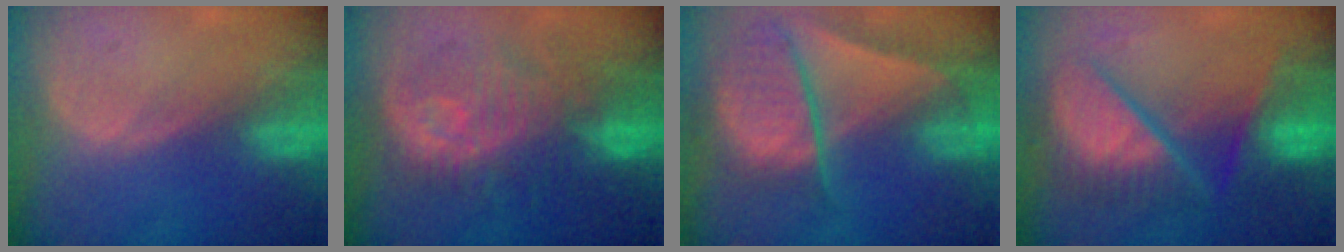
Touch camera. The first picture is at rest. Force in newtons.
{"total": 10.5, "press": 10.2, "slide": 2.3}
{"total": 10.0, "press": 8.3, "slide": 5.4}
{"total": 10.4, "press": 10.3, "slide": 1.3}